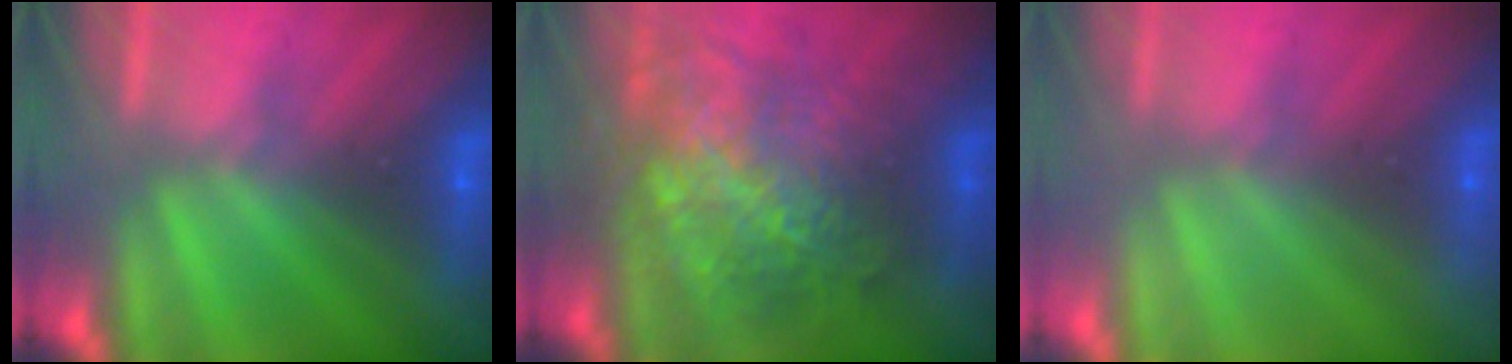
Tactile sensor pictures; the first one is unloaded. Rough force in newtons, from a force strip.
{"total": 8.4}
{"total": 3.0}